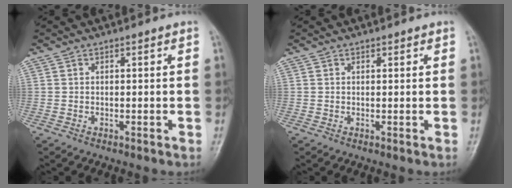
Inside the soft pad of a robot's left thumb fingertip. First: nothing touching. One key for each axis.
{"total": 0.7, "fx": 0.5, "fy": 0.5, "fz": 0.2, "tx": 0.007, "ty": -0.002, "tz": 0.003}